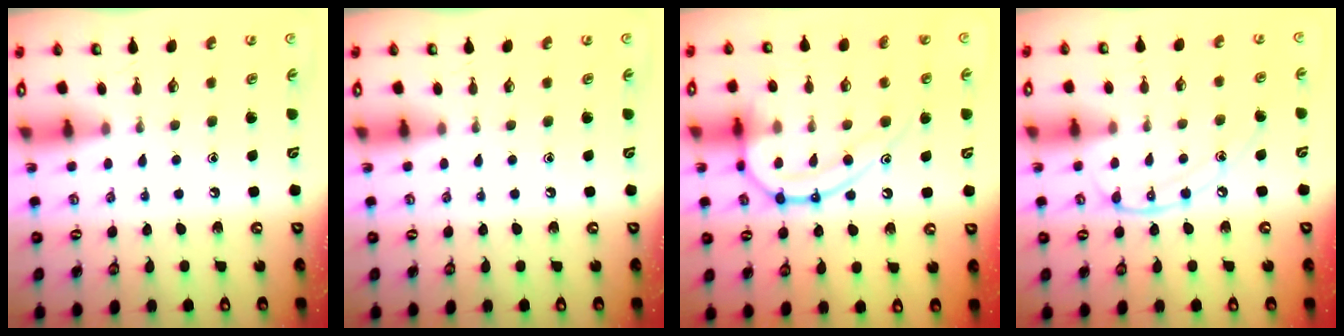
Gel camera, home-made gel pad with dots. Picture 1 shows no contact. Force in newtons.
{"total": 0.0}
{"total": 16.2, "press": 16.1, "slide": 1.2}
{"total": 12.1, "press": 12.0, "slide": 1.2}